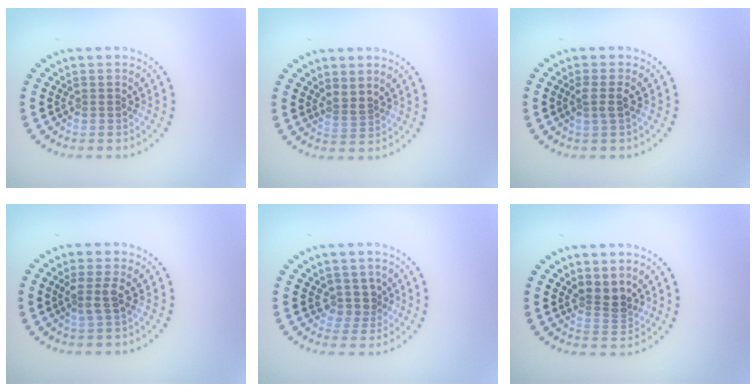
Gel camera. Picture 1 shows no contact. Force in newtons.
{"total": 1.2, "press": 0.7, "slide": 0.9}
{"total": 1.5, "press": 1.3, "slide": 0.9}
{"total": 1.9, "press": 1.5, "slide": 1.2}
{"total": 2.1, "press": 1.6, "slide": 1.3}
{"total": 2.3, "press": 1.9, "slide": 1.4}